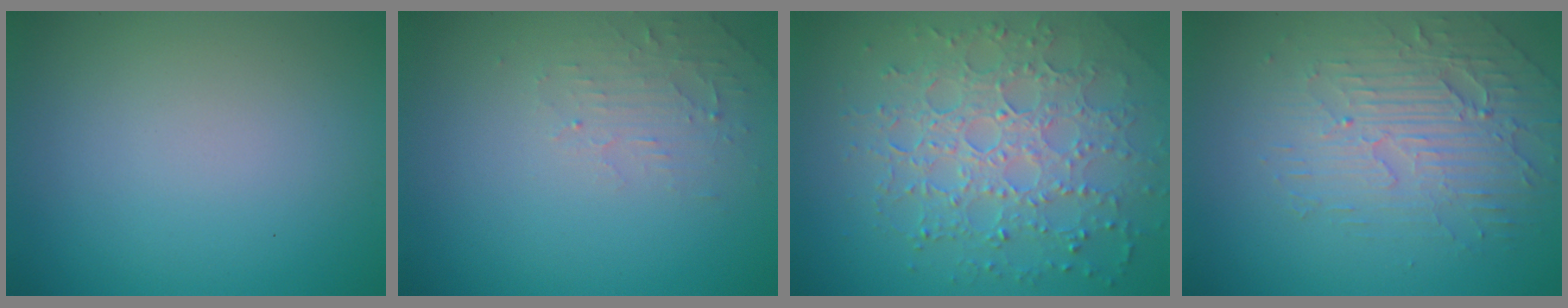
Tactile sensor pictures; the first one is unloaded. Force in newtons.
{"total": 2.0, "press": 1.9, "slide": 0.4}
{"total": 7.2, "press": 5.2, "slide": 4.9}
{"total": 4.1, "press": 3.7, "slide": 1.8}